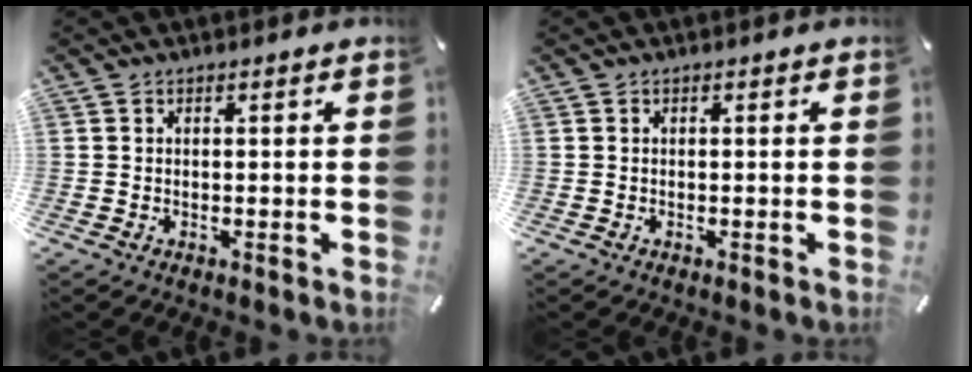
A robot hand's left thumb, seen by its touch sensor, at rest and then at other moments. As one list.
[{"total": 0.0}]